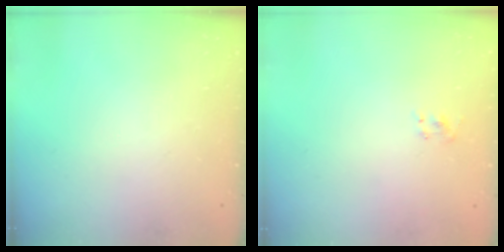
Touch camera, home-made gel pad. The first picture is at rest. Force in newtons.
{"total": 1.6, "press": 1.4, "slide": 0.9}